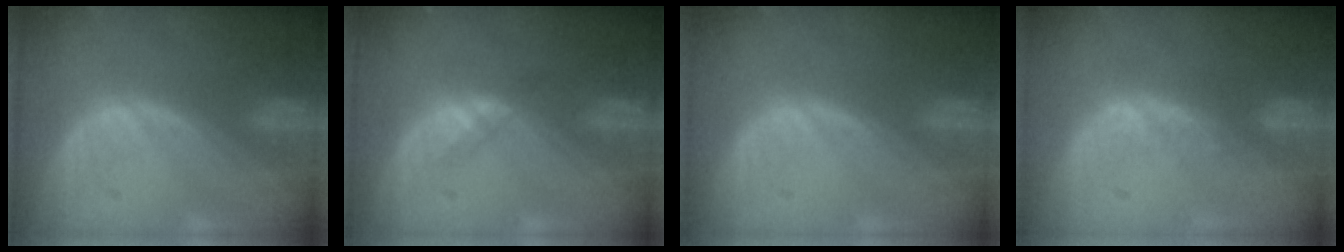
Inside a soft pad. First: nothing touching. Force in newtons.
{"total": 1.3, "press": 1.3, "slide": 0.2}
{"total": 0.0}
{"total": 2.5, "press": 1.9, "slide": 1.5}